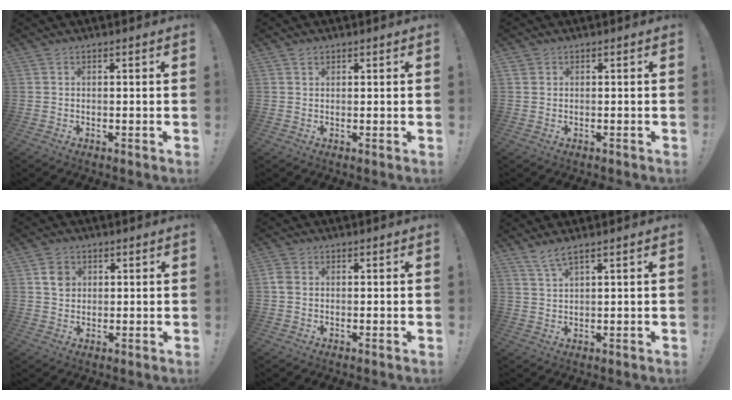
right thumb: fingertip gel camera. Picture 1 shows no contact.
{"total": 1.0, "force": [0.8, 0.5, 0.3], "torque": [-0.001, -0.003, 0.015]}
{"total": 1.4, "force": [0.4, 1.3, 0.4], "torque": [-0.015, 0.004, 0.008]}
{"total": 5.3, "force": [1.6, 4.7, 1.9], "torque": [-0.009, -0.003, 0.027]}
{"total": 2.5, "force": [0.1, 1.9, 1.7], "torque": [-0.038, 0.005, 0.001]}
{"total": 3.9, "force": [2.9, 0.1, 2.6], "torque": [-0.058, -0.011, 0.053]}